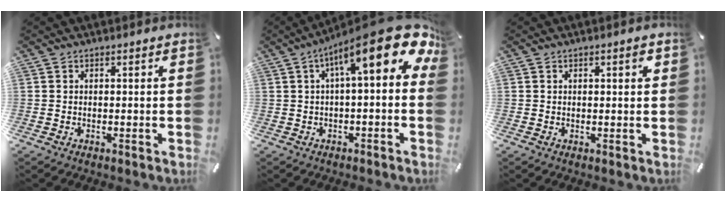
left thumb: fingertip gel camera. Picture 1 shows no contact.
{"total": 17.2, "force": [7.4, 4.9, 14.8], "torque": [-0.226, -0.052, 0.116]}
{"total": 1.3, "force": [0.6, 0.6, 1.0], "torque": [-0.014, 0.001, 0.007]}